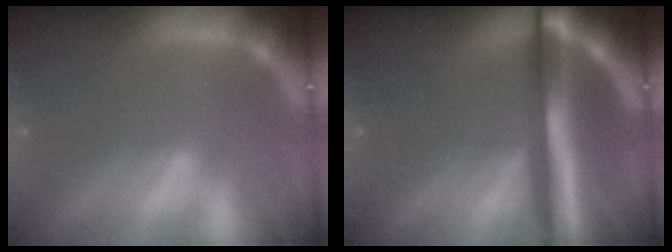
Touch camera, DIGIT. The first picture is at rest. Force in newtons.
{"total": 9.1}